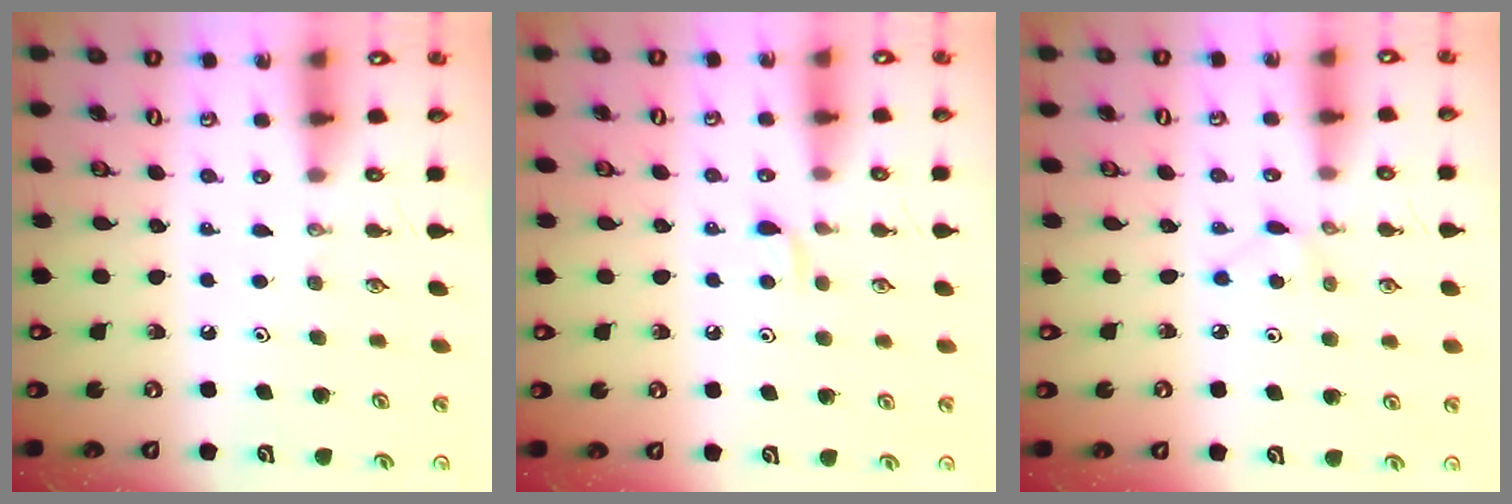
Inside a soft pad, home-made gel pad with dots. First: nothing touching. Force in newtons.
{"total": 4.4, "press": 4.3, "slide": 0.6}
{"total": 2.5, "press": 2.5, "slide": 0.3}